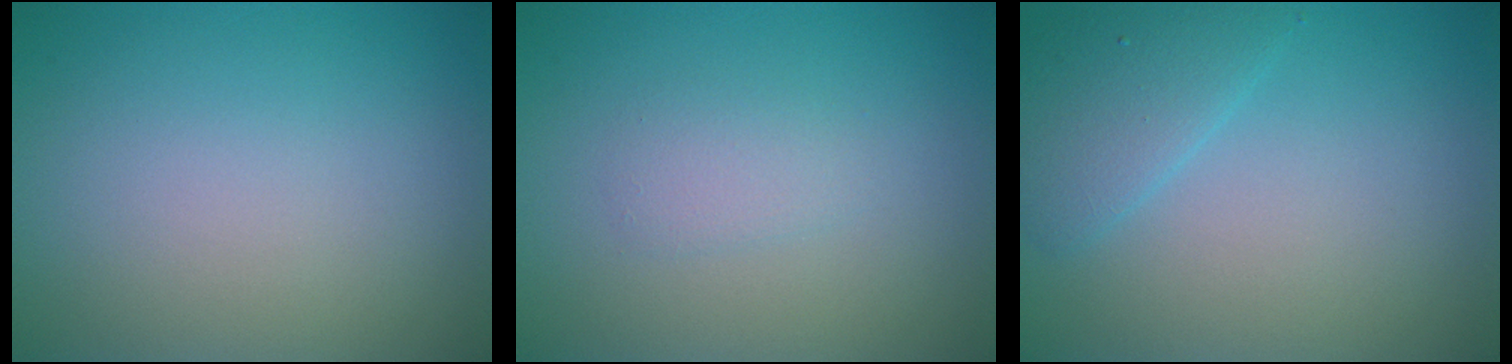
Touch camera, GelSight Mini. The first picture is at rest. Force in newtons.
{"total": 1.3, "press": 1.3, "slide": 0.0}
{"total": 2.6, "press": 2.6, "slide": 0.2}